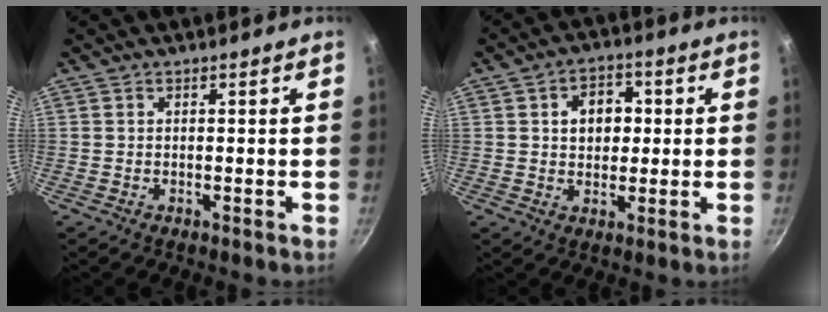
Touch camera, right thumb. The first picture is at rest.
{"total": 7.4, "force": [1.3, 5.6, 4.7], "torque": [-0.043, 0.007, 0.015]}